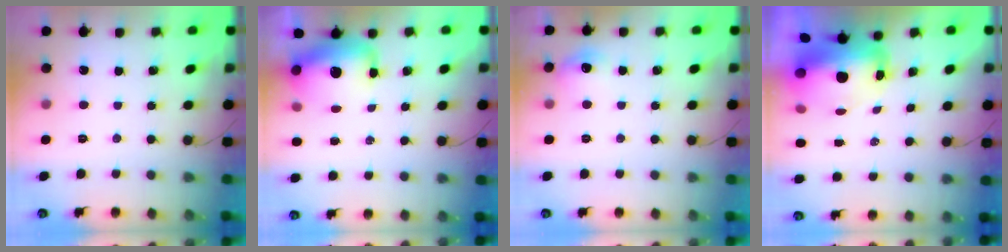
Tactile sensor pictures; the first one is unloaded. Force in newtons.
{"total": 13.4, "press": 13.1, "slide": 3.2}
{"total": 7.5, "press": 7.4, "slide": 1.5}
{"total": 11.2, "press": 10.4, "slide": 4.3}